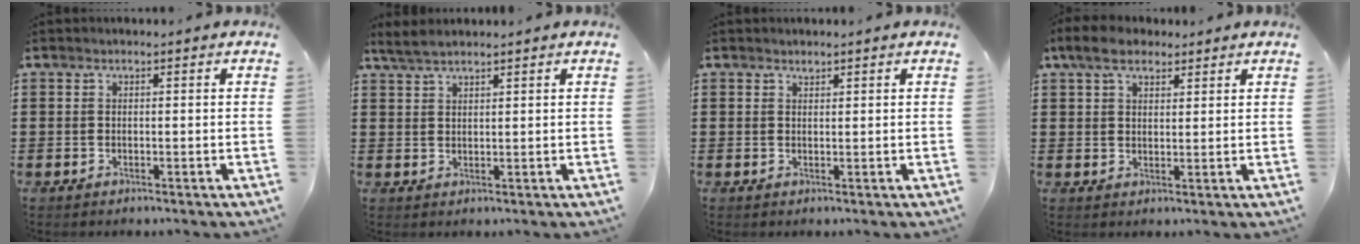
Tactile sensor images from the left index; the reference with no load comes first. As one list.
[{"total": 2.6, "force": [2.3, 0.5, 1.2], "torque": [-0.028, 0.004, 0.045]}, {"total": 0.9, "force": [0.9, 0.2, 0.1], "torque": [-0.004, 0.000, 0.018]}, {"total": 5.6, "force": [4.0, 3.0, 2.6], "torque": [-0.056, 0.003, 0.073]}]